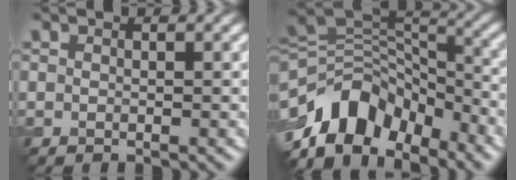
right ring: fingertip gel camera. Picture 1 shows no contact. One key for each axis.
{"total": 9.8, "fx": -5.8, "fy": 5.9, "fz": 5.3, "tx": -0.084, "ty": 0.007, "tz": -0.113}